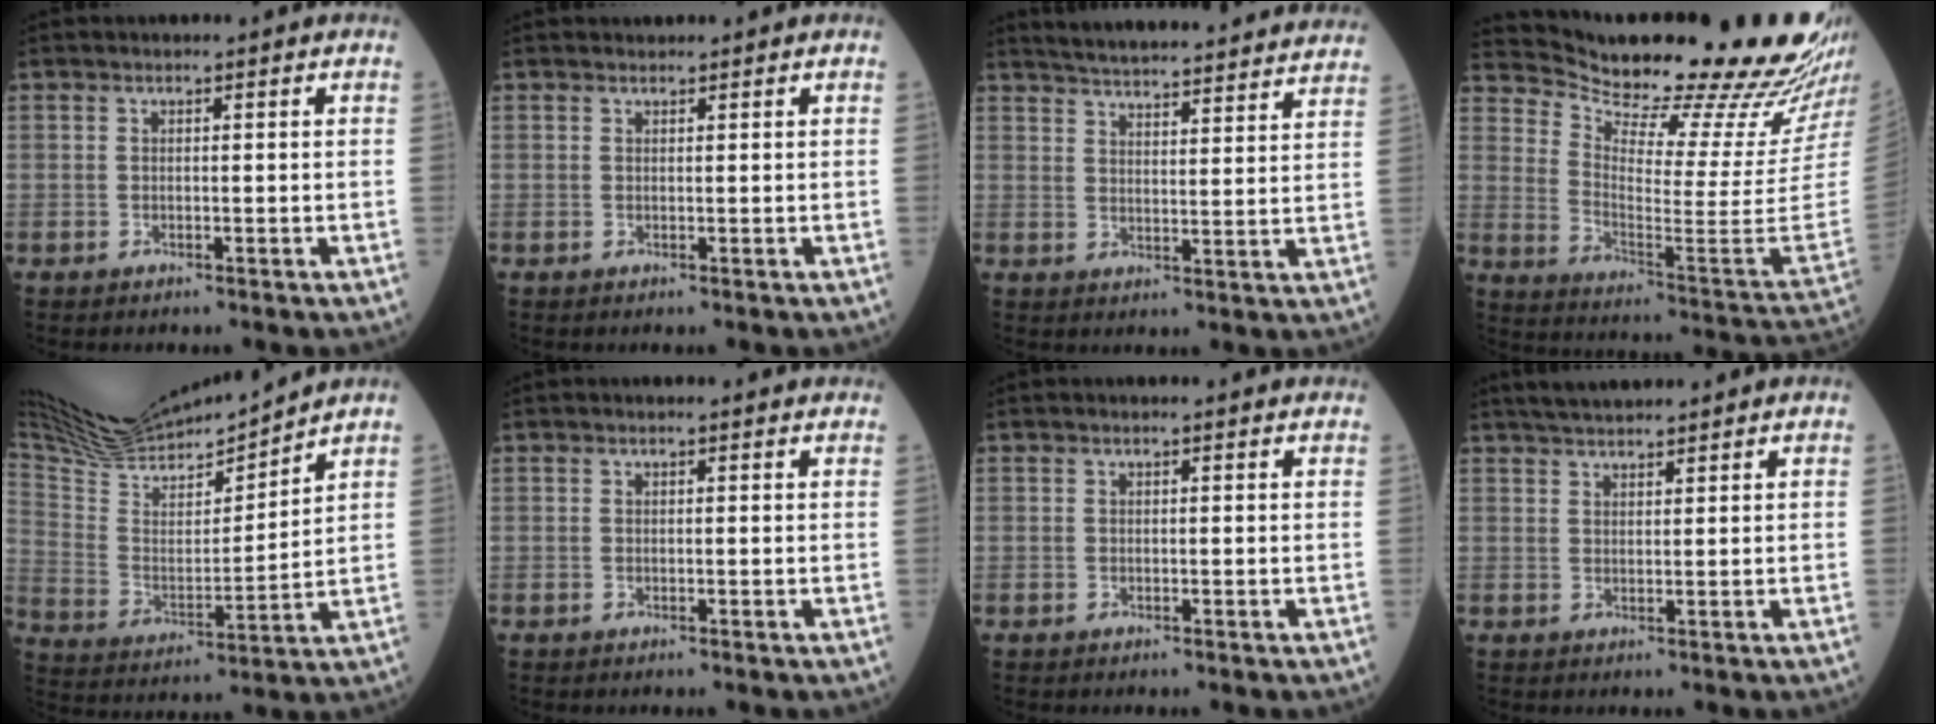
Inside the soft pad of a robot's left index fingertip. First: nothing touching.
{"total": 0.8, "force": [0.8, 0.2, -0.1], "torque": [-0.003, 0.012, 0.016]}
{"total": 26.3, "force": [24.6, 2.3, 8.8], "torque": [-0.135, -0.036, 0.306]}
{"total": 28.2, "force": [25.3, 1.1, 12.4], "torque": [-0.204, -0.128, 0.338]}
{"total": 16.4, "force": [15.7, 1.1, 4.6], "torque": [-0.104, -0.008, 0.285]}
{"total": 2.2, "force": [2.1, 0.3, 0.6], "torque": [-0.010, 0.001, 0.011]}
{"total": 1.5, "force": [1.5, 0.2, 0.4], "torque": [-0.009, 0.000, 0.006]}
{"total": 5.7, "force": [5.2, 0.8, 2.3], "torque": [-0.040, 0.027, 0.085]}